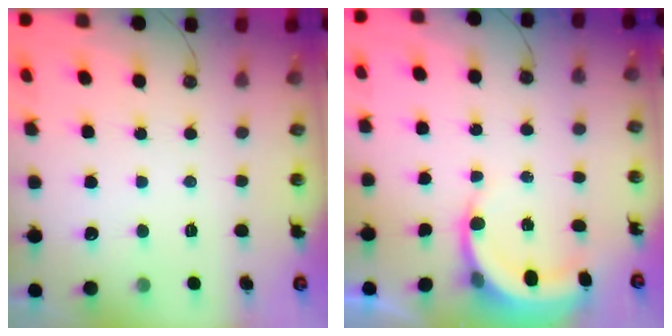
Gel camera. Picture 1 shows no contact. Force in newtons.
{"total": 7.4, "press": 7.2, "slide": 1.5}